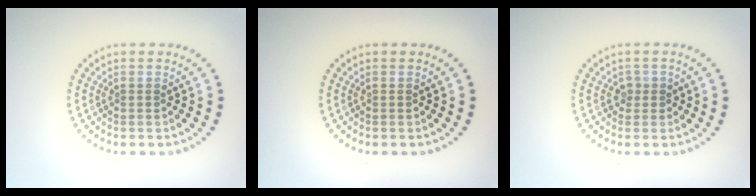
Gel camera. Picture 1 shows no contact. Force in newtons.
{"total": 0.0}
{"total": 1.2, "press": 1.0, "slide": 0.7}